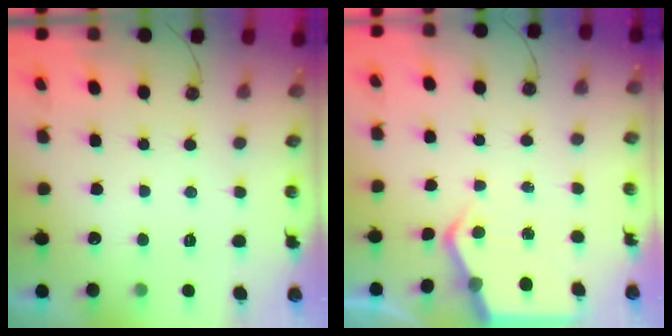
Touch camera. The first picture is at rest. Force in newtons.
{"total": 4.7, "press": 4.7, "slide": 0.5}